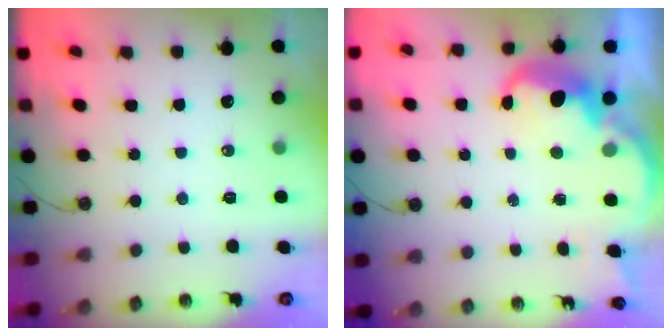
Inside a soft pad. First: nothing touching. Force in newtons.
{"total": 5.7, "press": 5.7, "slide": 0.2}